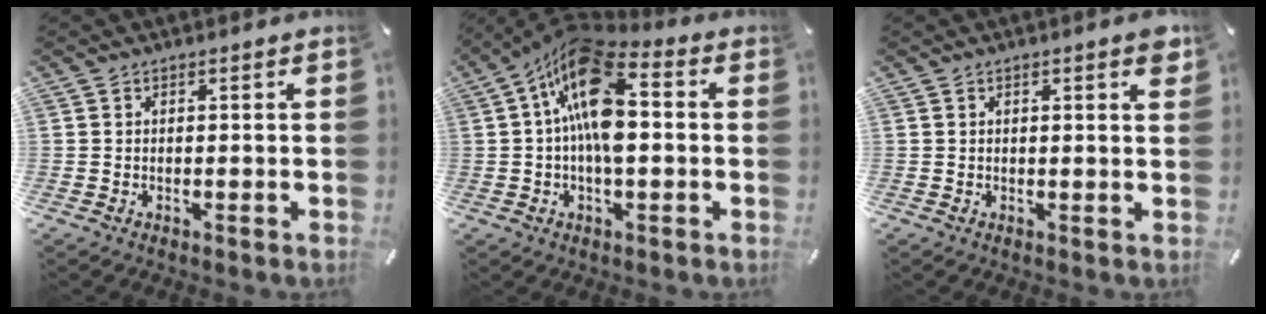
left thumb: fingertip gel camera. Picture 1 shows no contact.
{"total": 16.1, "force": [1.9, 7.6, 14.0], "torque": [-0.262, -0.017, 0.033]}
{"total": 2.4, "force": [0.9, 0.6, 2.2], "torque": [-0.027, -0.005, 0.012]}